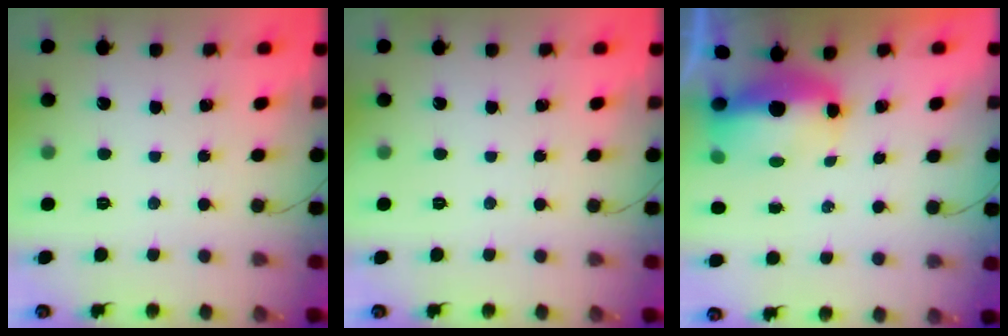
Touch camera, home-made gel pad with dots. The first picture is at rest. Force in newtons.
{"total": 0.0}
{"total": 8.0, "press": 7.1, "slide": 3.7}